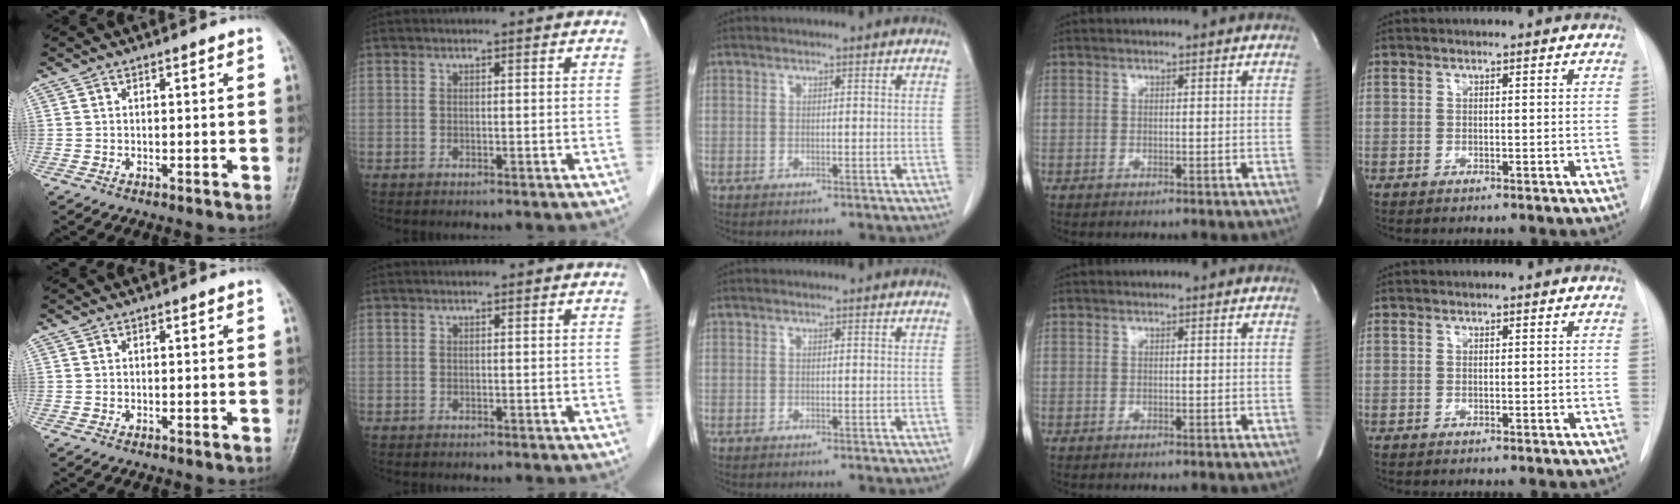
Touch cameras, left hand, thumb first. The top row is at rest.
{}